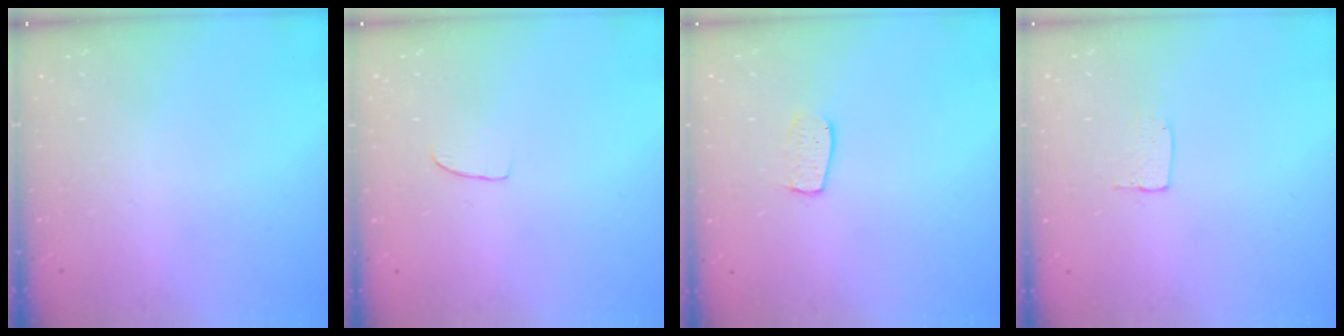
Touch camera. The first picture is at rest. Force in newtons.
{"total": 2.6, "press": 2.6, "slide": 0.2}
{"total": 6.3, "press": 6.2, "slide": 0.5}
{"total": 3.7, "press": 3.7, "slide": 0.2}